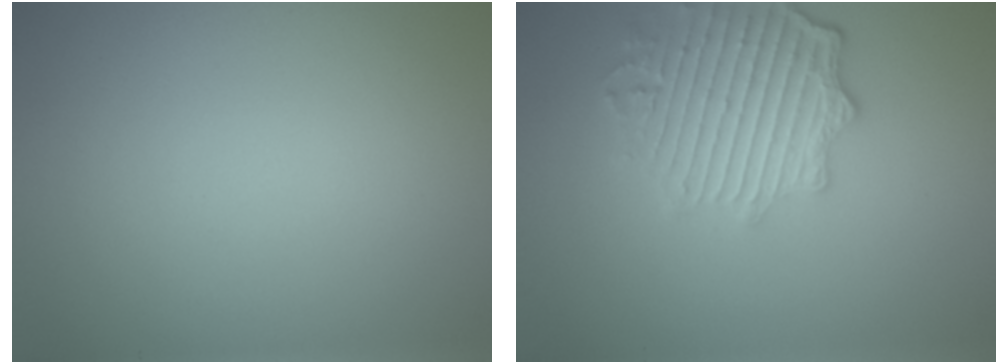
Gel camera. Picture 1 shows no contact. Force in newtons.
{"total": 5.7, "press": 4.5, "slide": 3.5}